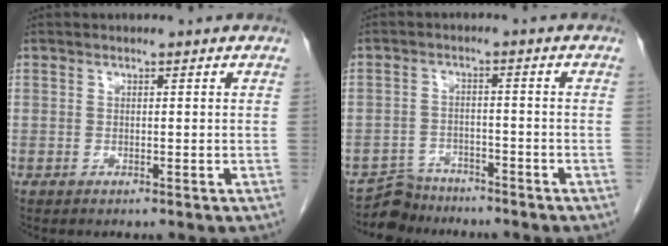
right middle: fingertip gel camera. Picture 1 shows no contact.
{"total": 4.9, "force": [-4.5, 1.8, -0.9], "torque": [0.019, 0.001, -0.080]}